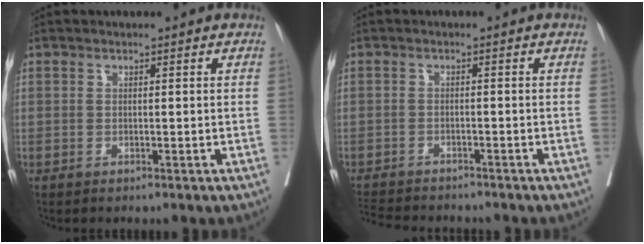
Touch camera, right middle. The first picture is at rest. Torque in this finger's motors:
{"motor_torque": [0.92, -1.22, 0.16, 0.04]}